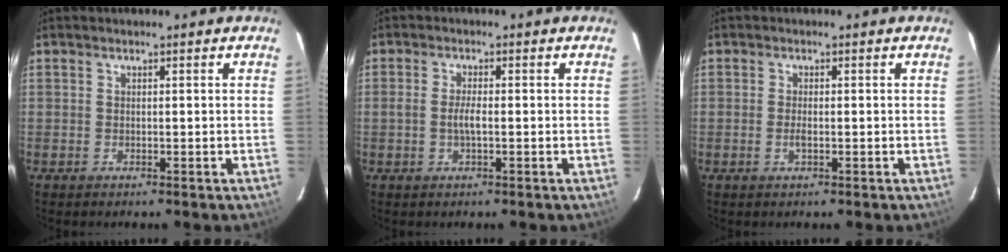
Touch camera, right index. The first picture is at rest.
{"total": 2.6, "force": [-0.6, 0.5, 2.5], "torque": [-0.050, 0.001, -0.012]}
{"total": 1.6, "force": [-0.5, 0.4, 1.4], "torque": [-0.031, -0.001, -0.009]}